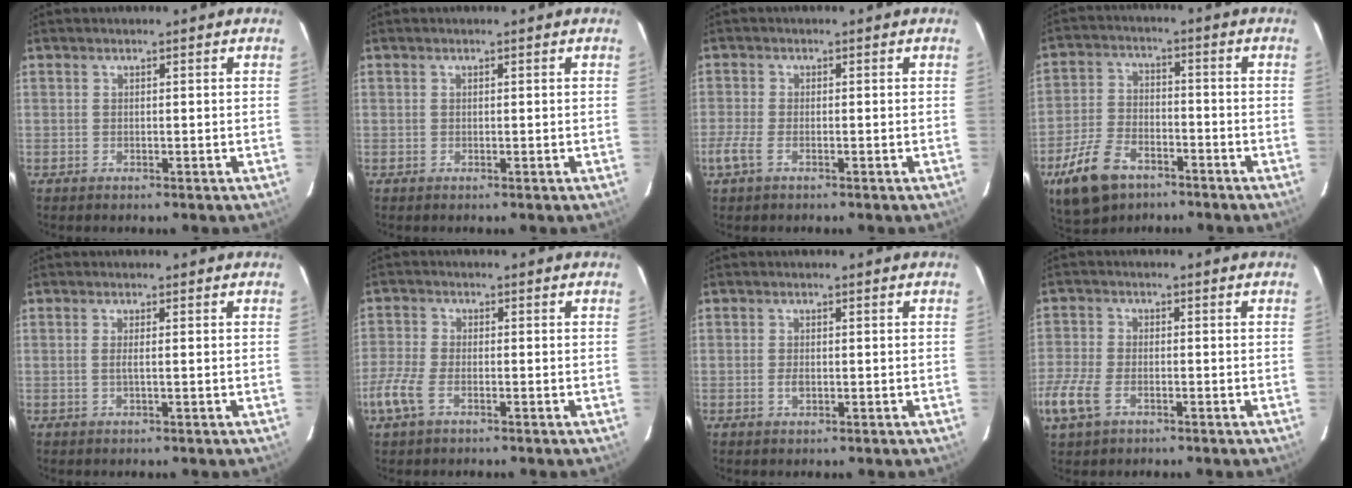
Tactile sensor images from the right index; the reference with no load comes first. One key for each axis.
{"total": 0.0}
{"total": 3.4, "fx": -1.9, "fy": 1.3, "fz": 2.6, "tx": -0.064, "ty": -0.006, "tz": -0.040}
{"total": 12.4, "fx": -7.7, "fy": 6.8, "fz": 6.9, "tx": -0.167, "ty": -0.004, "tz": -0.141}
{"total": 1.2, "fx": -0.1, "fy": -0.2, "fz": 1.2, "tx": -0.023, "ty": 0.000, "tz": -0.003}
{"total": 6.0, "fx": -3.1, "fy": 2.8, "fz": 4.3, "tx": -0.111, "ty": -0.006, "tz": -0.065}
{"total": 1.5, "fx": -0.4, "fy": 1.0, "fz": 1.1, "tx": -0.024, "ty": -0.001, "tz": -0.006}
{"total": 8.9, "fx": -4.4, "fy": 5.2, "fz": 5.8, "tx": -0.149, "ty": -0.010, "tz": -0.090}